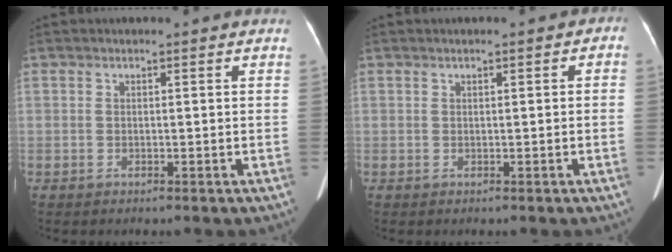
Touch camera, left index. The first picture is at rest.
{"total": 1.1, "force": [0.2, 0.5, 1.0], "torque": [-0.006, 0.010, 0.000]}